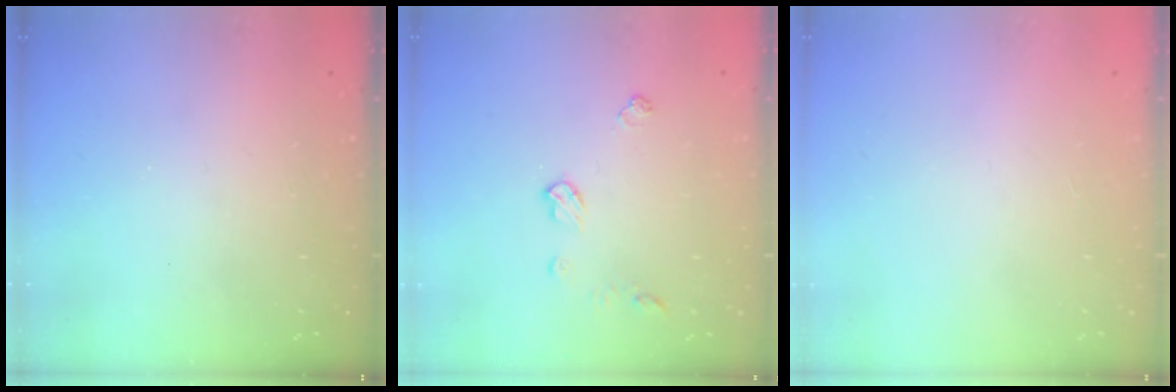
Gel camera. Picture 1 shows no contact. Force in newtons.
{"total": 6.8, "press": 6.8, "slide": 0.1}
{"total": 0.0}